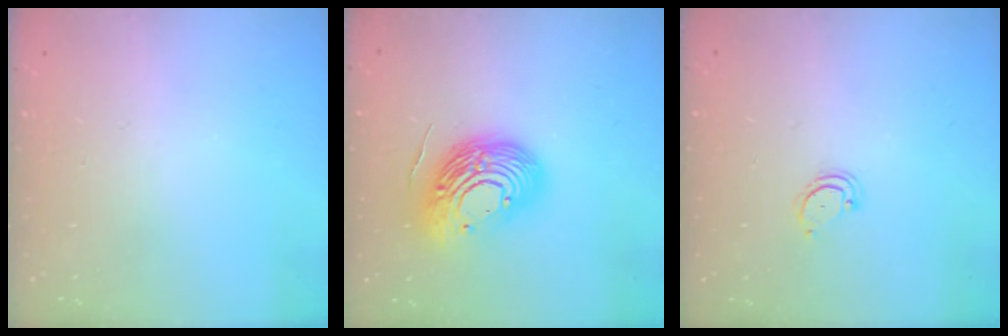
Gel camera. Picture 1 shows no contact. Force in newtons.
{"total": 17.3, "press": 17.3, "slide": 1.4}
{"total": 2.3, "press": 2.3, "slide": 0.2}